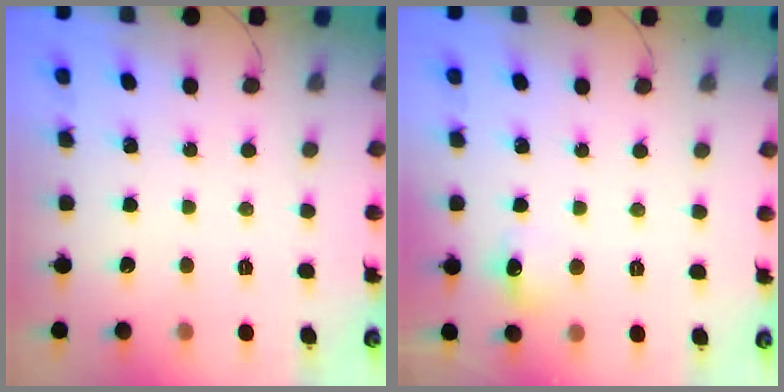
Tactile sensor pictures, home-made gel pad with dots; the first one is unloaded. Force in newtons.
{"total": 6.6, "press": 6.4, "slide": 1.8}